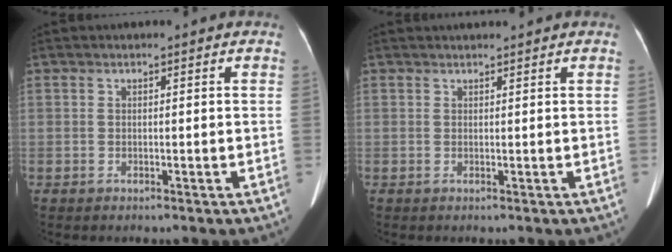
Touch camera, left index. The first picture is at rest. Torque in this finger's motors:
{"motor_torque": [0.20, -0.27, 0.02, 0.03]}